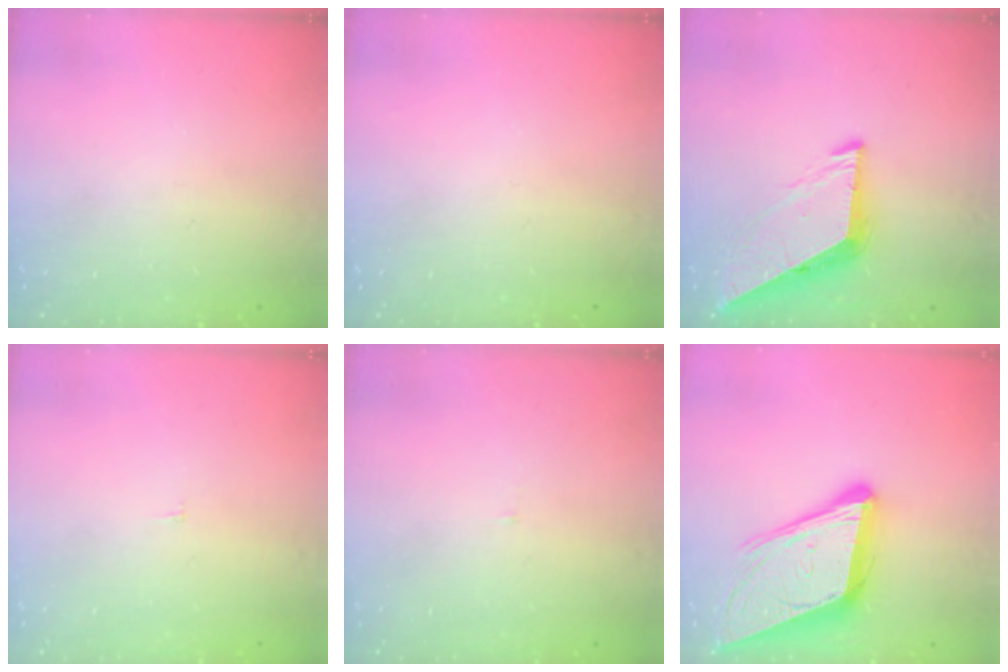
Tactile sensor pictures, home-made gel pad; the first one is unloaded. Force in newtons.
{"total": 0.0}
{"total": 7.9, "press": 7.9, "slide": 0.4}
{"total": 2.3, "press": 2.3, "slide": 0.2}
{"total": 3.0, "press": 3.0, "slide": 0.2}
{"total": 15.8, "press": 15.2, "slide": 4.2}